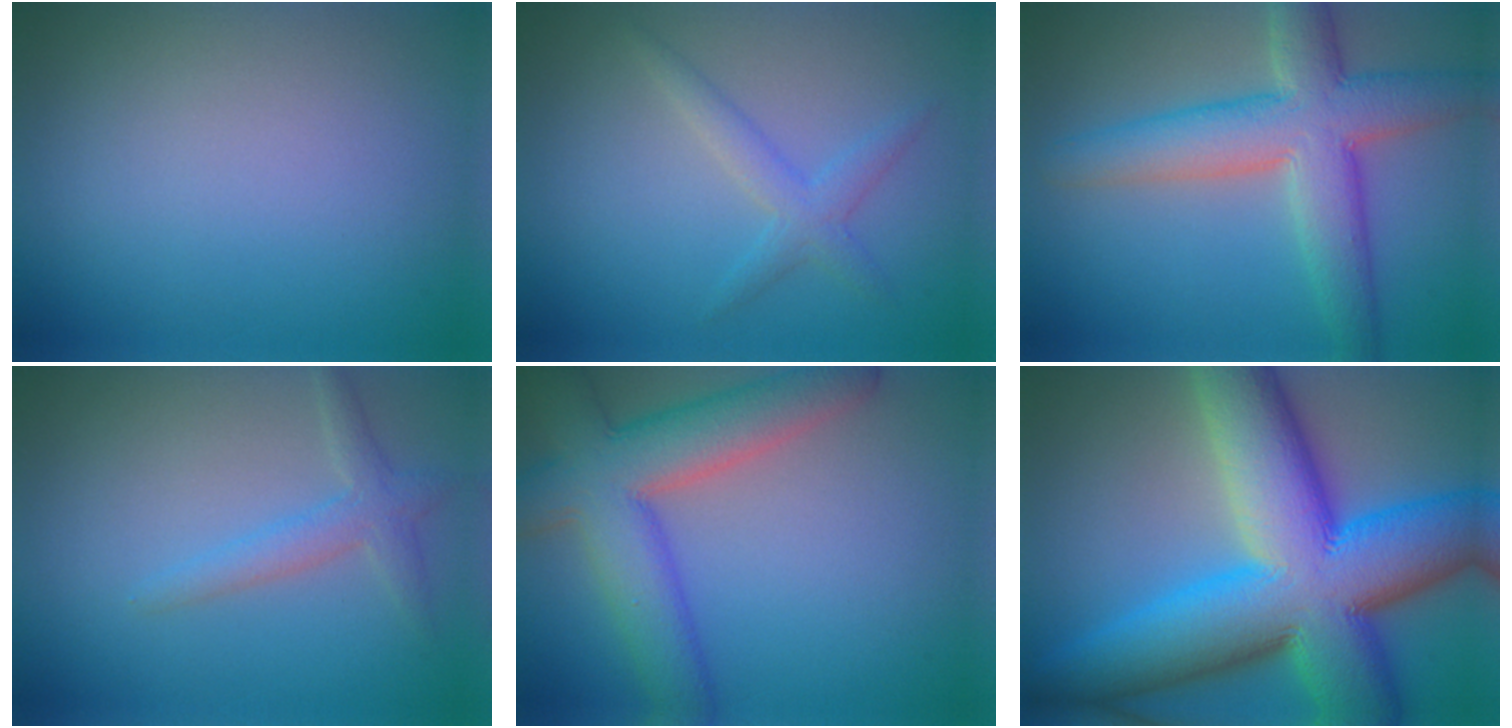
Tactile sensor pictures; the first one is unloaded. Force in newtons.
{"total": 1.3, "press": 1.3, "slide": 0.1}
{"total": 7.6, "press": 7.6, "slide": 0.5}
{"total": 2.2, "press": 2.2, "slide": 0.1}
{"total": 8.8, "press": 8.8, "slide": 0.6}
{"total": 18.0, "press": 18.0, "slide": 0.6}